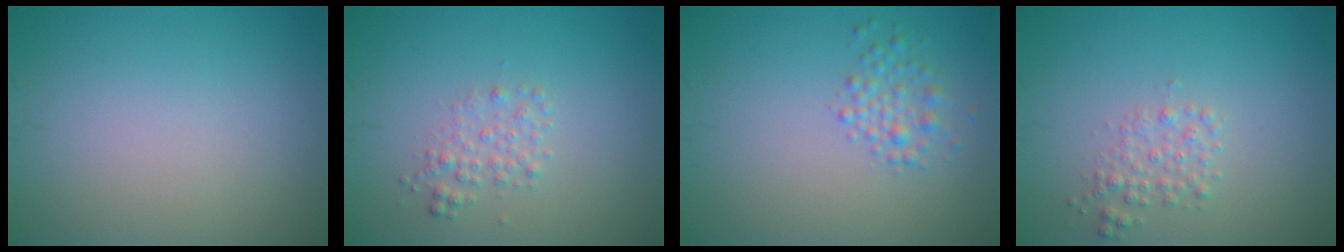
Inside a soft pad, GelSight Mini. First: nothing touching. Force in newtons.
{"total": 1.6, "press": 1.6, "slide": 0.0}
{"total": 1.9, "press": 1.9, "slide": 0.1}
{"total": 1.7, "press": 1.7, "slide": 0.1}